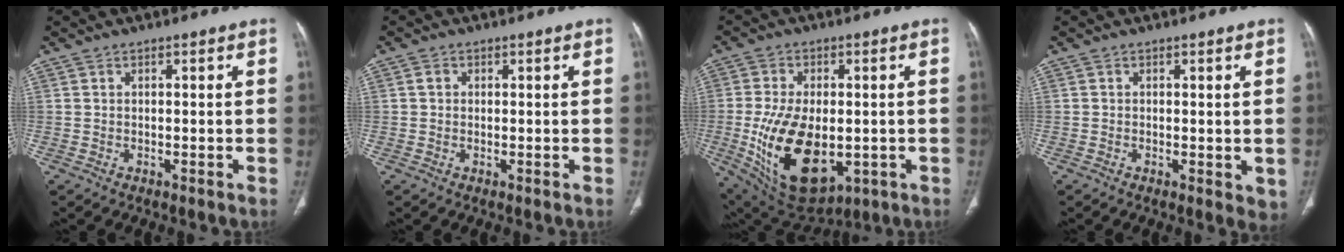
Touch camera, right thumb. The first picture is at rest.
{"total": 1.2, "force": [0.2, 1.1, 0.5], "torque": [-0.005, 0.003, 0.003]}
{"total": 19.0, "force": [-3.4, 10.9, 15.2], "torque": [-0.270, -0.013, -0.025]}
{"total": 3.0, "force": [-0.4, 1.4, 2.6], "torque": [-0.025, -0.007, -0.006]}